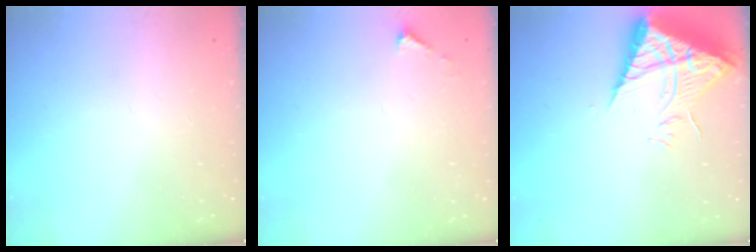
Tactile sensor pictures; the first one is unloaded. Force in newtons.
{"total": 2.1, "press": 2.1, "slide": 0.2}
{"total": 9.7, "press": 9.6, "slide": 0.8}